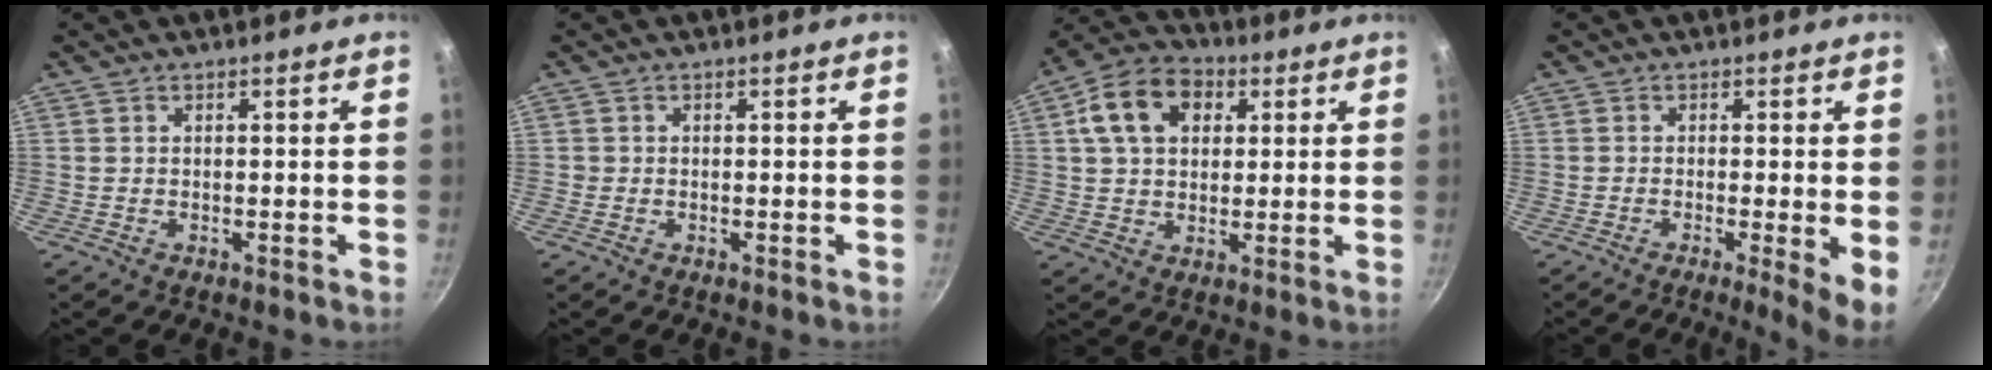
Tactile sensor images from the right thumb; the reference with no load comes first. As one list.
[{"total": 0.5, "force": [-0.1, 0.5, 0.1], "torque": [0.001, 0.001, -0.003]}, {"total": 12.6, "force": [3.9, 9.1, 7.8], "torque": [-0.114, 0.013, 0.050]}, {"total": 5.6, "force": [-1.0, 0.6, 5.4], "torque": [-0.072, -0.010, -0.017]}]